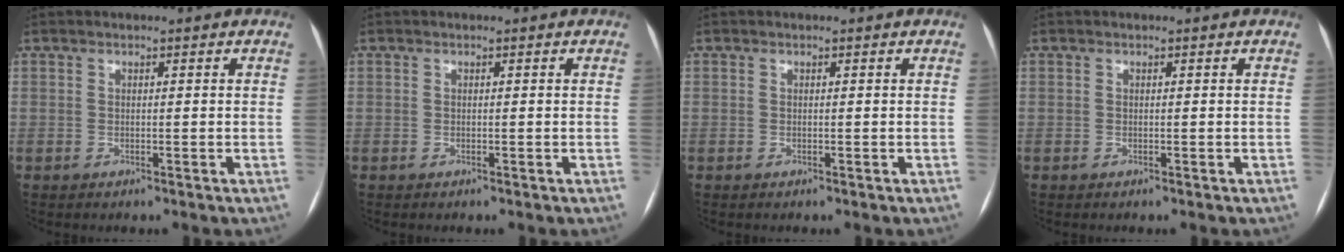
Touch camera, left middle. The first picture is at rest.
{"total": 0.0}
{"total": 0.0}
{"total": 0.0}